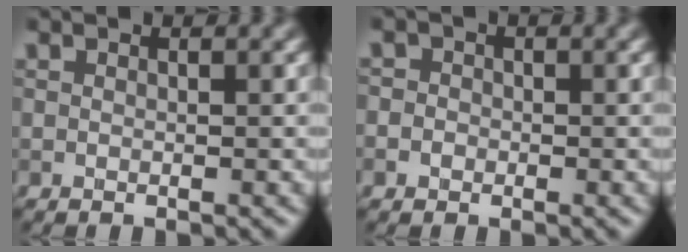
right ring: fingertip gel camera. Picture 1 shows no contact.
{"total": 1.8, "force": [-0.2, 1.6, 0.6], "torque": [0.007, 0.007, -0.017]}